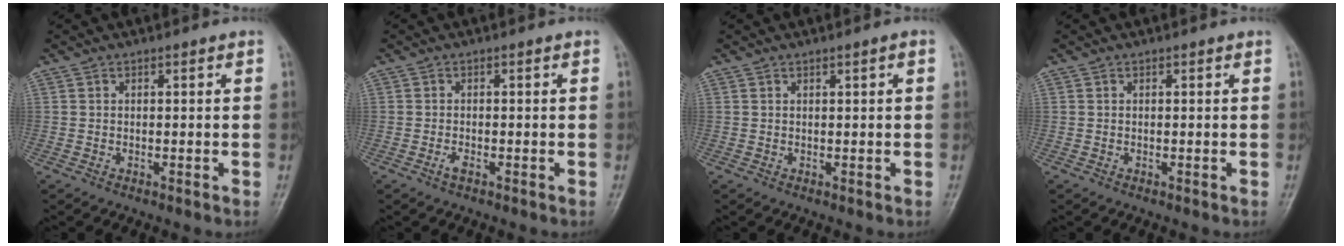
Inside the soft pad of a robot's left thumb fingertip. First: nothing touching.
{"total": 1.3, "force": [-0.8, 0.5, 1.0], "torque": [-0.024, 0.003, -0.015]}
{"total": 0.8, "force": [0.3, 0.0, 0.8], "torque": [-0.013, 0.001, 0.005]}
{"total": 0.0}